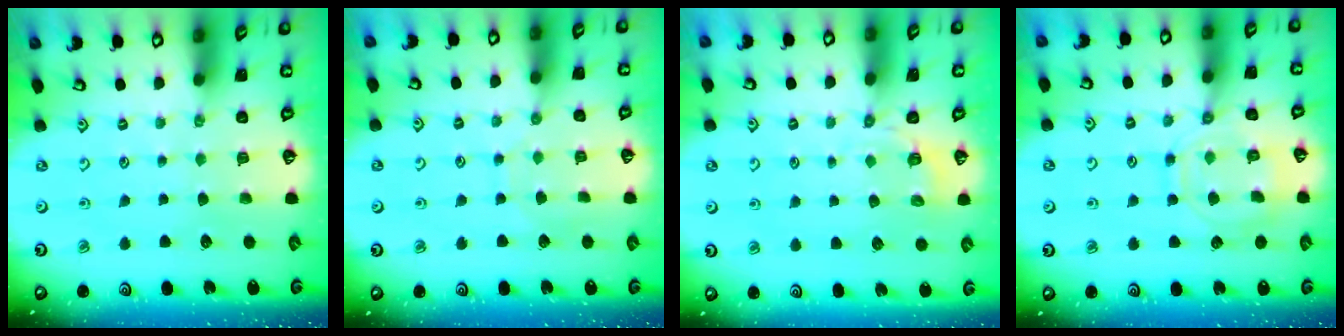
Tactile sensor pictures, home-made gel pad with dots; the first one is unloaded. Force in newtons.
{"total": 4.2, "press": 4.2, "slide": 0.3}
{"total": 2.8, "press": 2.2, "slide": 1.8}
{"total": 11.0, "press": 11.0, "slide": 0.5}